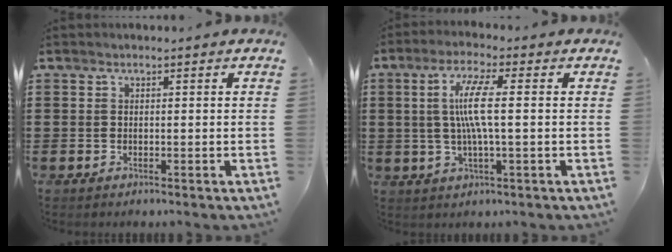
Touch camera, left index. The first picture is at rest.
{"total": 7.2, "force": [0.6, 0.9, 7.1], "torque": [-0.148, -0.003, 0.001]}